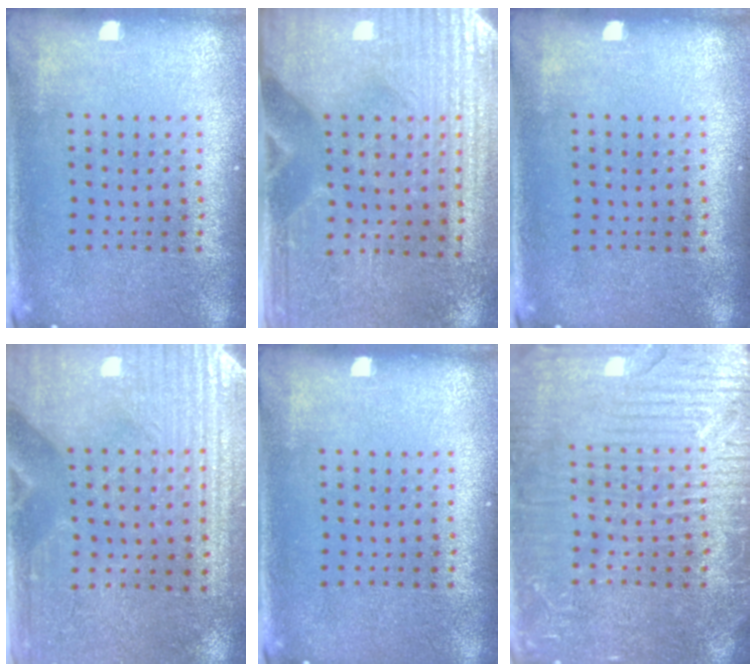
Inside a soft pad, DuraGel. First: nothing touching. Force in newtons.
{"total": 3.4, "press": 3.1, "slide": 1.4}
{"total": 0.0}
{"total": 3.5, "press": 3.1, "slide": 1.5}
{"total": 0.0}
{"total": 3.9, "press": 3.9, "slide": 0.6}